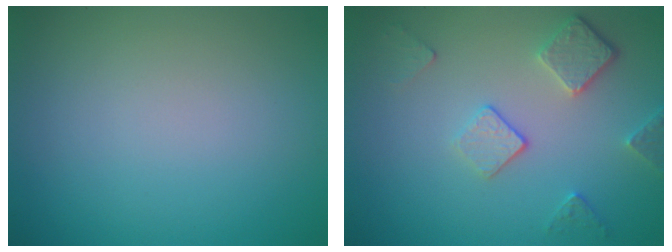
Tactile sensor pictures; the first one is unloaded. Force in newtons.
{"total": 3.5, "press": 2.9, "slide": 2.0}